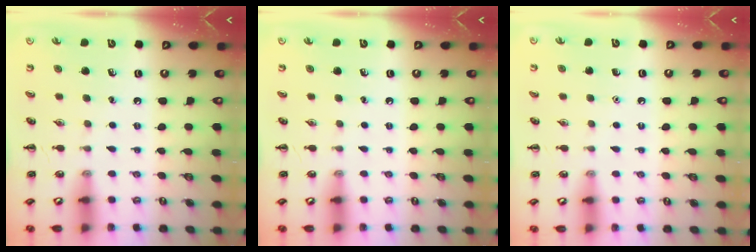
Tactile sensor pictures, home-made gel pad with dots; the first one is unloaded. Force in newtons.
{"total": 0.0}
{"total": 1.6, "press": 1.6, "slide": 0.1}